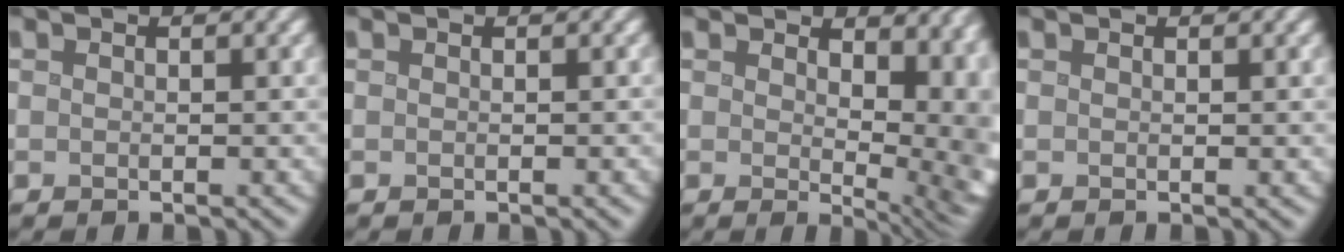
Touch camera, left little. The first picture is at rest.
{"total": 0.8, "force": [-0.1, 0.2, 0.8], "torque": [-0.005, 0.002, -0.002]}
{"total": 7.8, "force": [3.1, 3.8, 6.0], "torque": [-0.048, -0.010, 0.053]}
{"total": 0.6, "force": [0.5, 0.0, 0.4], "torque": [-0.002, 0.001, 0.008]}